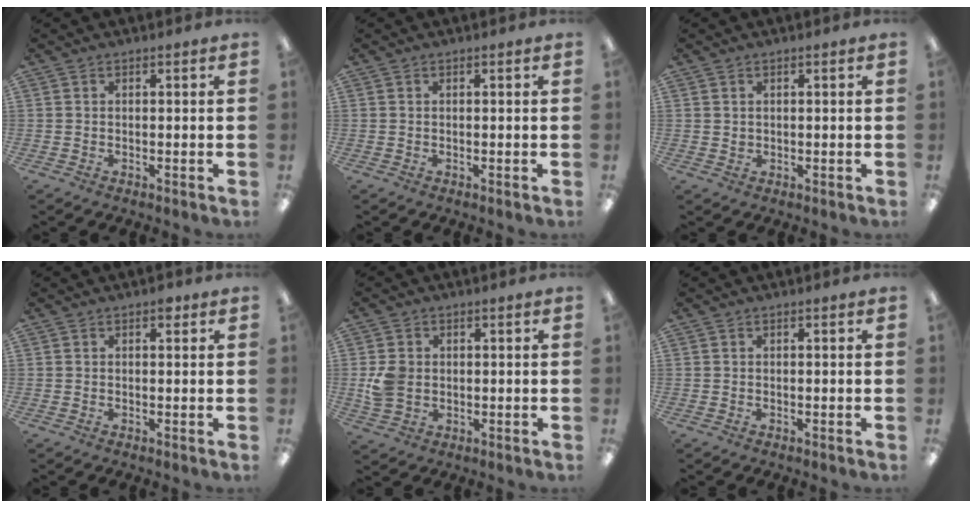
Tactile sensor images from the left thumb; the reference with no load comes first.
{"total": 0.0}
{"total": 0.9, "force": [0.5, 0.7, 0.1], "torque": [-0.004, 0.002, 0.009]}
{"total": 1.6, "force": [0.9, 0.9, 1.1], "torque": [-0.007, -0.003, 0.011]}
{"total": 5.8, "force": [0.1, 4.7, 3.3], "torque": [-0.060, 0.006, 0.004]}
{"total": 0.0}